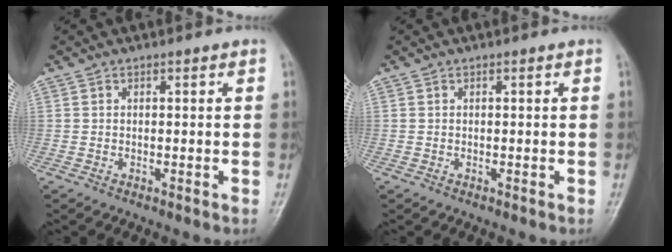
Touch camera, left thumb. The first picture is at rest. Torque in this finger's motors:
{"motor_torque": [0.00, 0.00, 0.00, 0.00, 0.00]}